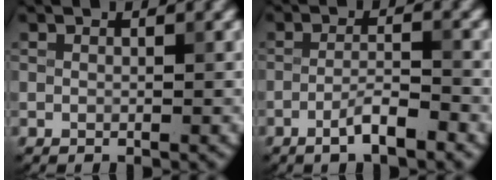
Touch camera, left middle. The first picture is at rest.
{"total": 3.3, "force": [-1.9, 0.5, 2.6], "torque": [-0.045, 0.008, -0.038]}